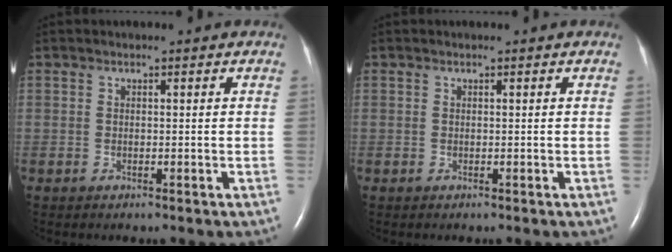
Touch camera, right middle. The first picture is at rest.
{"total": 0.0}